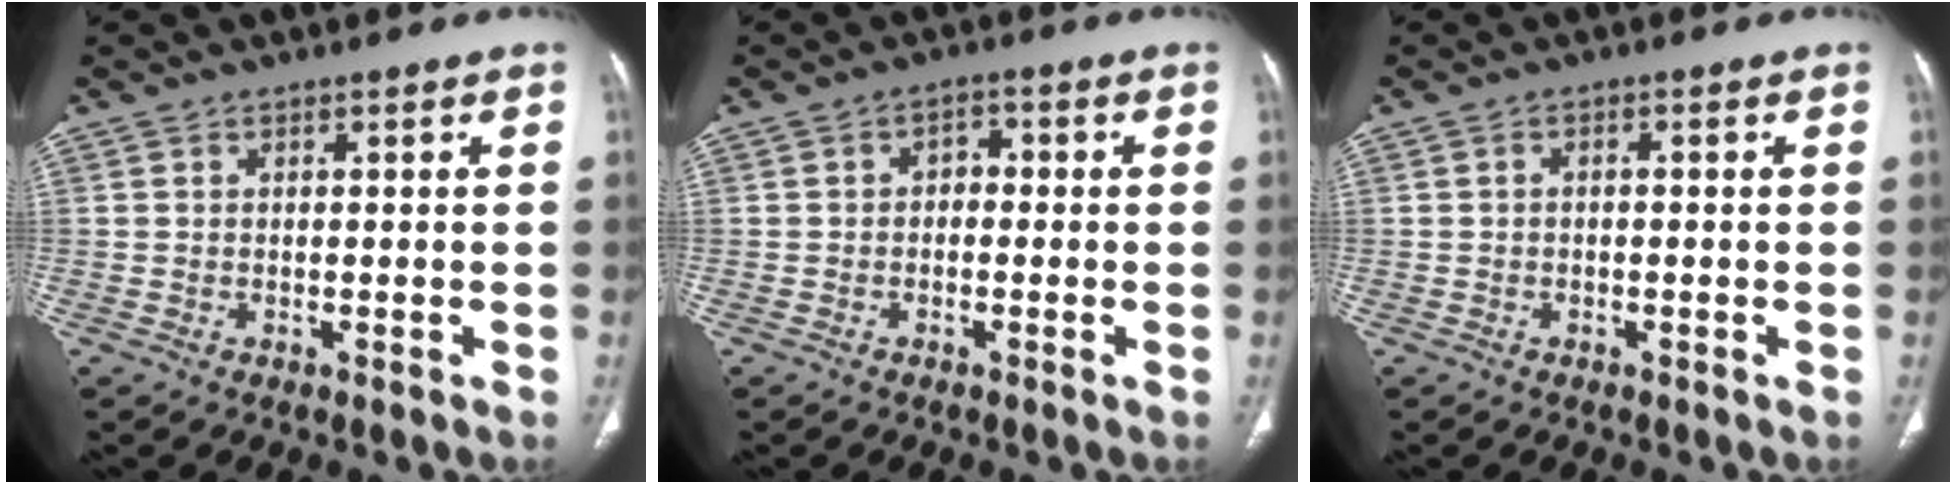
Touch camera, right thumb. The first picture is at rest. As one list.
[{"total": 2.6, "force": [-0.3, 1.9, 1.7], "torque": [-0.014, 0.012, -0.014]}, {"total": 0.8, "force": [-0.2, 0.5, 0.6], "torque": [-0.008, 0.004, -0.006]}]